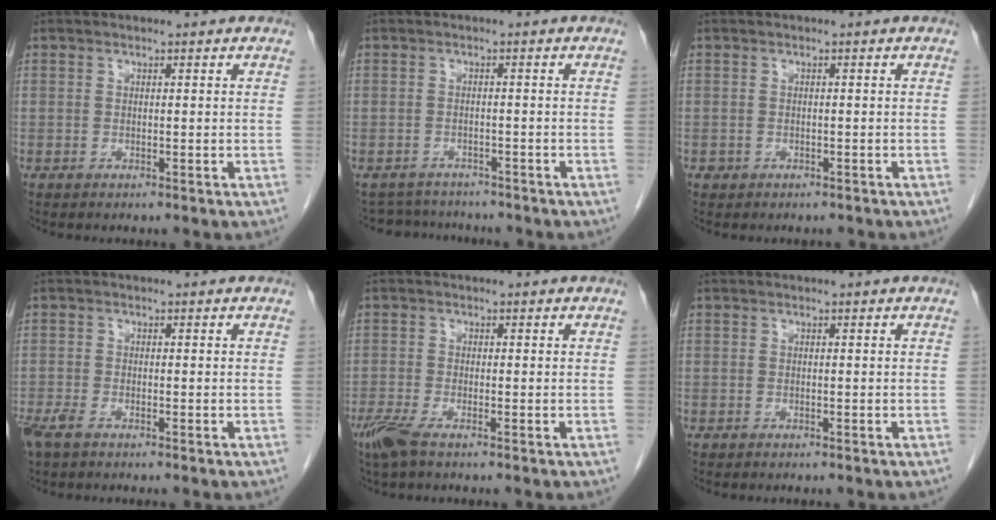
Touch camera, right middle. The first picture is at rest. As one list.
[{"total": 5.1, "force": [-4.9, 1.4, 0.0], "torque": [-0.001, 0.006, -0.073]}, {"total": 1.2, "force": [-0.7, 0.9, 0.1], "torque": [-0.006, 0.004, -0.008]}, {"total": 3.3, "force": [-2.3, 1.1, 2.1], "torque": [-0.050, -0.008, -0.041]}, {"total": 3.5, "force": [-2.4, 0.5, 2.5], "torque": [-0.059, -0.010, -0.052]}, {"total": 0.0}]